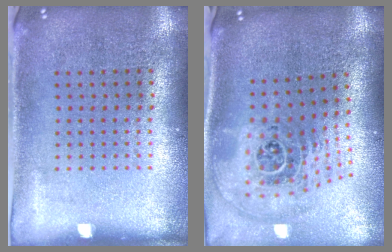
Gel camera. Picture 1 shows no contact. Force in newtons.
{"total": 2.8, "press": 1.9, "slide": 2.1}